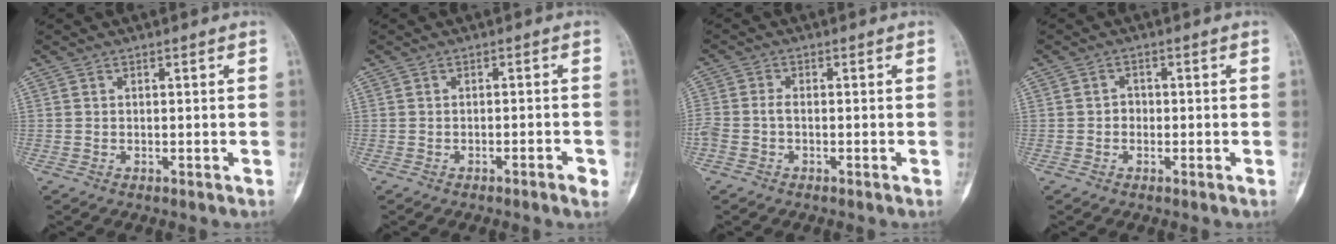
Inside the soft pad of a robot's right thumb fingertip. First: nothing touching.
{"total": 2.2, "force": [-1.2, 0.3, 1.8], "torque": [-0.032, 0.007, -0.017]}
{"total": 3.4, "force": [-1.0, 2.1, 2.5], "torque": [-0.068, 0.010, -0.022]}
{"total": 1.6, "force": [-0.5, 1.4, 0.6], "torque": [0.006, 0.008, -0.012]}